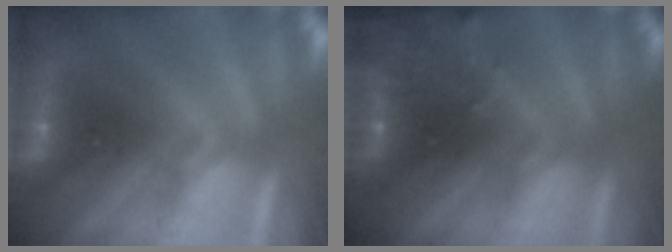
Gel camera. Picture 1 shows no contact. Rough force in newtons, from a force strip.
{"total": 7.0}